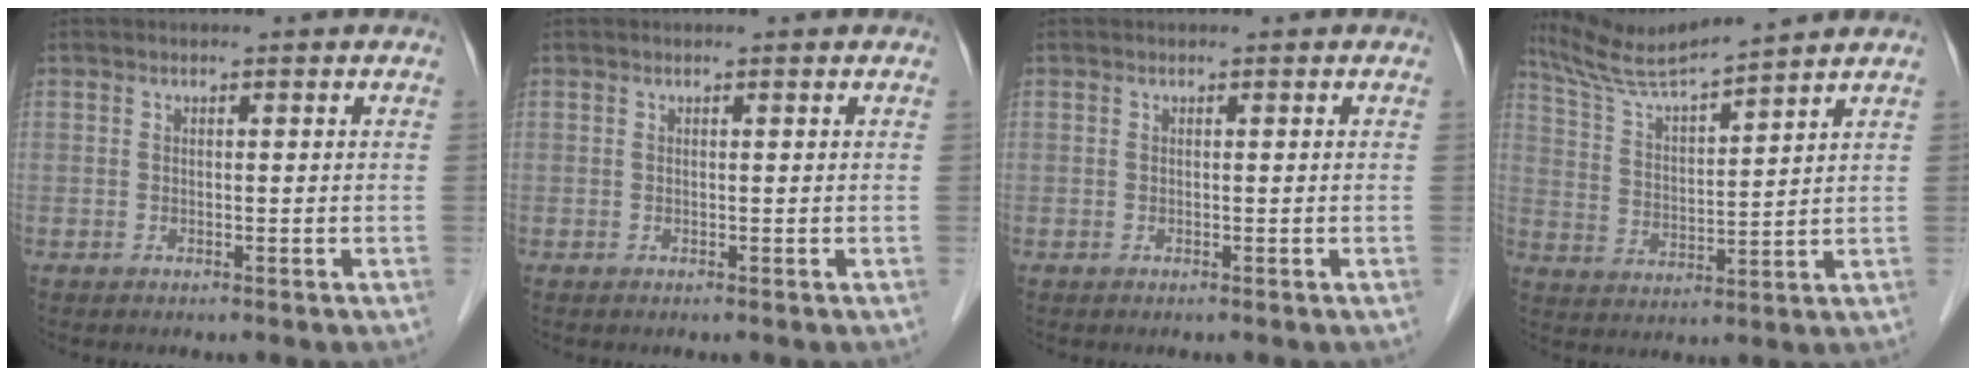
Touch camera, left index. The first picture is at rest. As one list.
[{"total": 0.0}, {"total": 0.0}, {"total": 10.4, "force": [9.6, -1.3, 3.9], "torque": [-0.084, 0.016, 0.182]}]